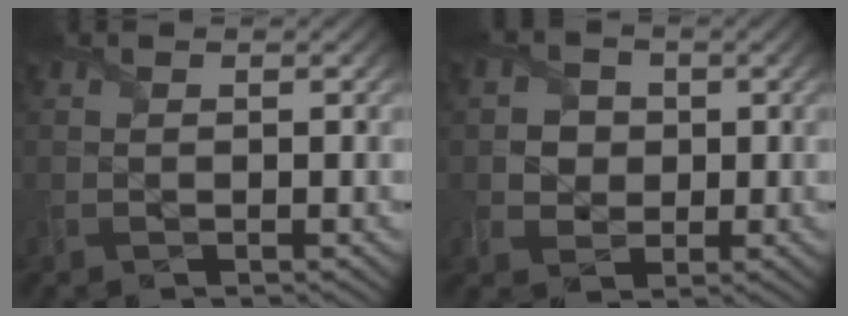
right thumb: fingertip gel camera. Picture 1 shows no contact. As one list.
[{"total": 4.0, "force": [0.5, 3.7, 1.4], "torque": [-0.044, 0.001, -0.004]}]